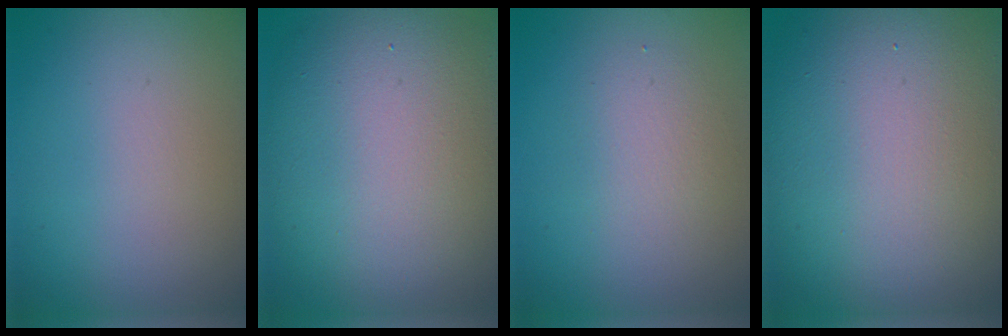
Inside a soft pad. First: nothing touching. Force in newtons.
{"total": 12.9, "press": 12.9, "slide": 1.0}
{"total": 2.2, "press": 2.2, "slide": 0.1}
{"total": 17.1, "press": 17.1, "slide": 0.8}